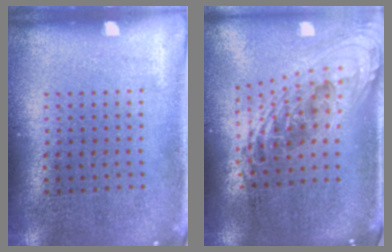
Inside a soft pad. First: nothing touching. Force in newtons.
{"total": 2.2, "press": 1.6, "slide": 1.6}